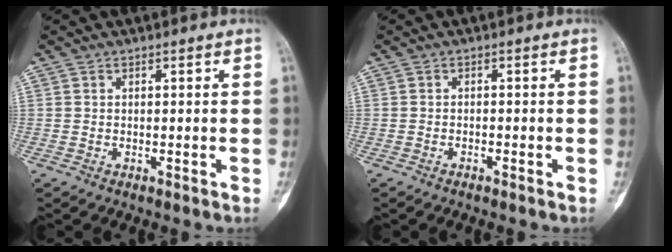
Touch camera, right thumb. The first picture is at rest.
{"total": 0.6, "force": [-0.6, 0.1, 0.2], "torque": [-0.007, 0.004, -0.011]}